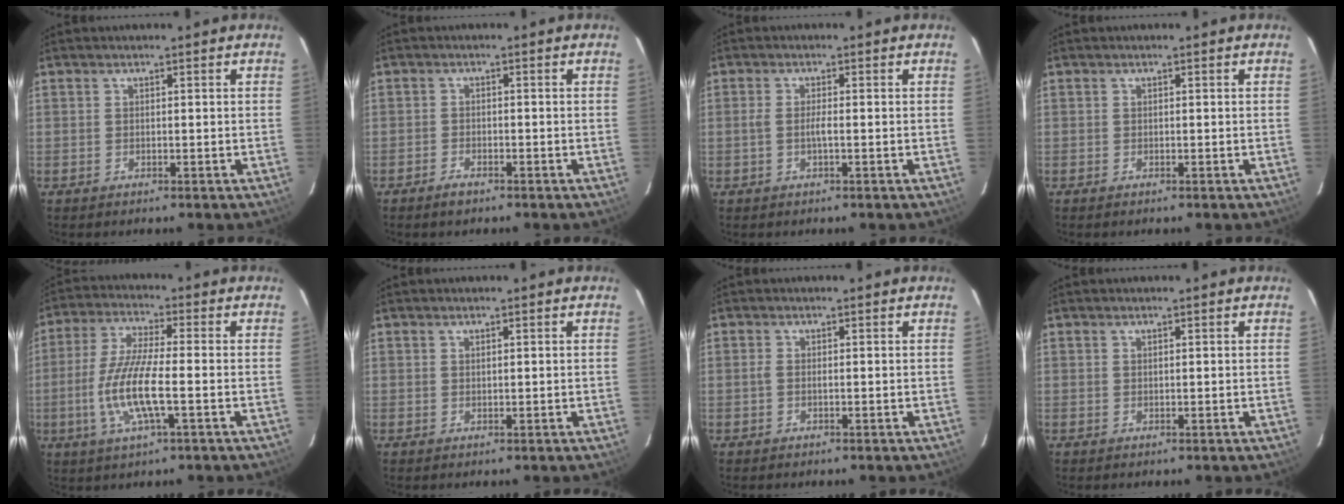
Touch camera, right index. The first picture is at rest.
{"total": 2.3, "force": [-1.8, 1.0, 1.0], "torque": [-0.029, 0.000, -0.035]}
{"total": 1.8, "force": [-0.5, 0.0, 1.7], "torque": [-0.034, 0.002, -0.010]}
{"total": 0.0}
{"total": 11.2, "force": [-2.8, 1.8, 10.7], "torque": [-0.223, -0.005, -0.055]}
{"total": 0.5, "force": [0.4, 0.2, 0.2], "torque": [-0.004, 0.001, 0.009]}
{"total": 0.7, "force": [-0.1, 0.1, 0.7], "torque": [-0.015, 0.001, -0.003]}
{"total": 0.0}